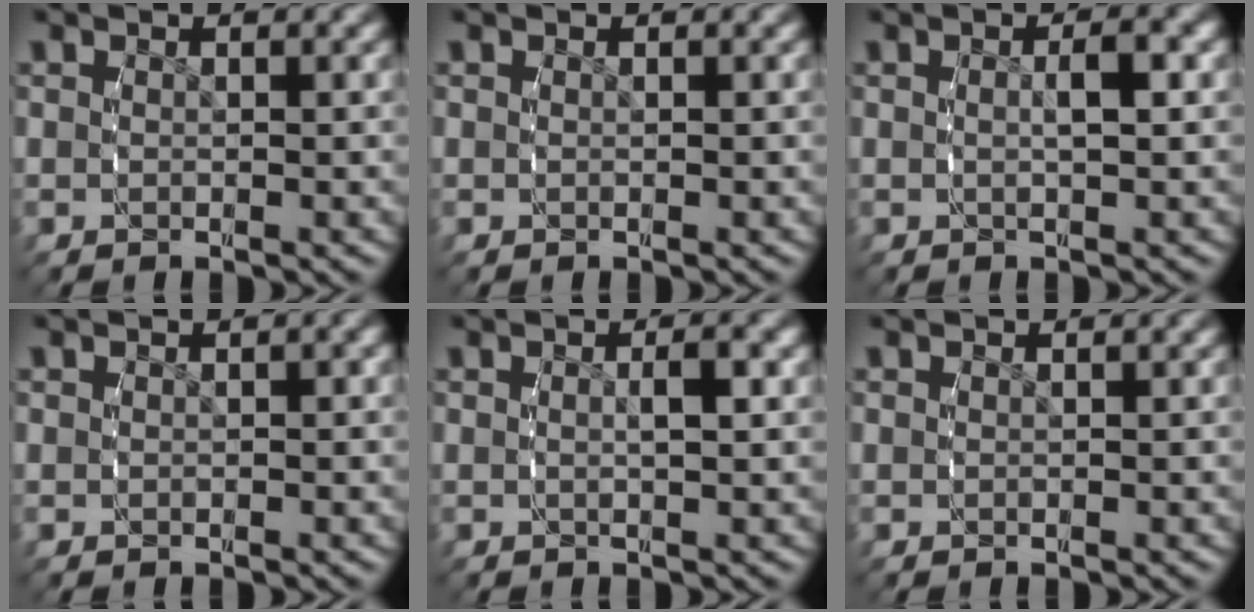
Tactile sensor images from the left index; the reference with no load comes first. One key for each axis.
{"total": 0.0}
{"total": 1.8, "fx": -0.1, "fy": 0.1, "fz": 1.8, "tx": -0.029, "ty": 0.001, "tz": -0.001}
{"total": 0.0}
{"total": 1.3, "fx": -0.2, "fy": 0.0, "fz": 1.3, "tx": -0.024, "ty": -0.003, "tz": -0.001}
{"total": 0.0}